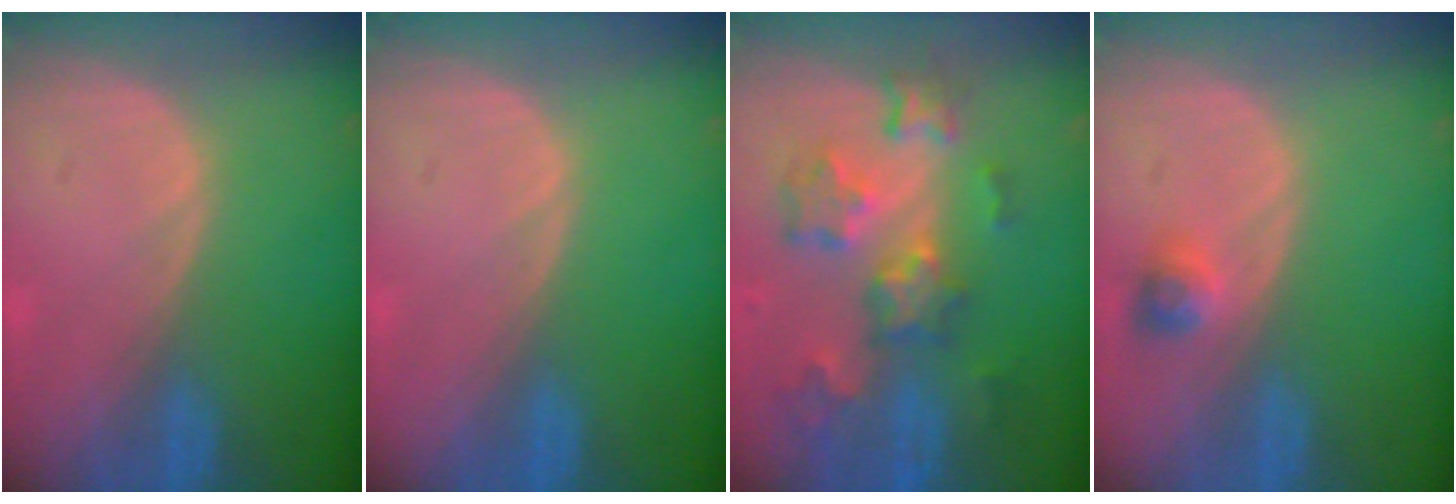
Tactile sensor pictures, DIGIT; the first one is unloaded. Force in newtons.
{"total": 0.0}
{"total": 9.2, "press": 8.1, "slide": 4.3}
{"total": 2.3, "press": 2.2, "slide": 0.7}